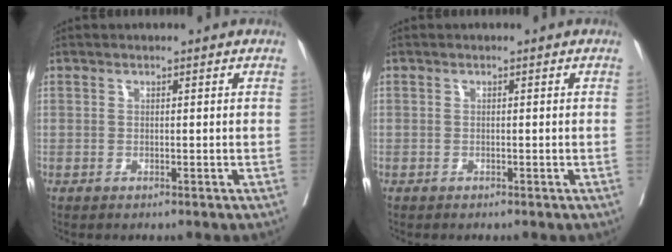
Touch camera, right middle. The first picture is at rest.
{"total": 0.0}